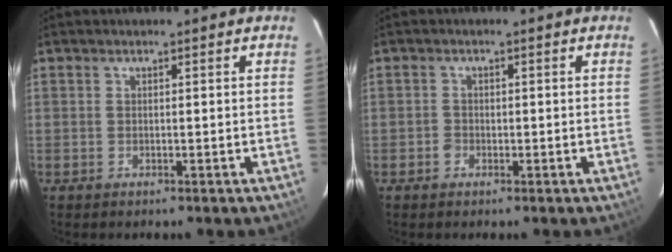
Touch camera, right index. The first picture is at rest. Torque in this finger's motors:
{"motor_torque": [-0.06, 0.06, 0.01, 0.03]}